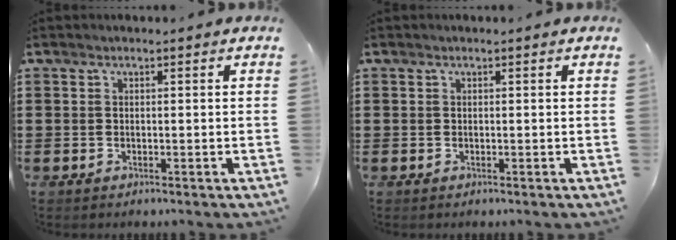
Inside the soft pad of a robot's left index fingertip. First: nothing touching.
{"total": 0.0}